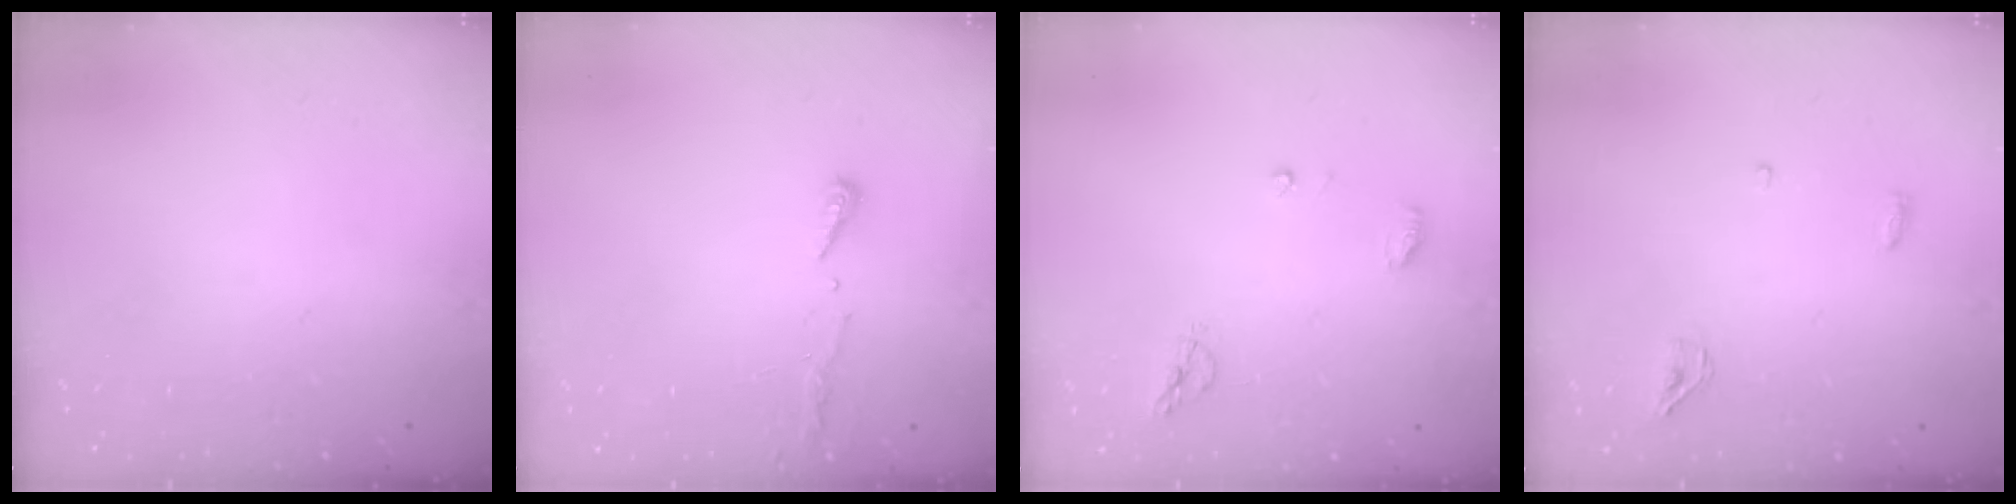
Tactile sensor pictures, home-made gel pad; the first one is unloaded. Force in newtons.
{"total": 3.5, "press": 3.4, "slide": 0.3}
{"total": 6.3, "press": 6.3, "slide": 0.7}
{"total": 3.8, "press": 3.5, "slide": 1.4}